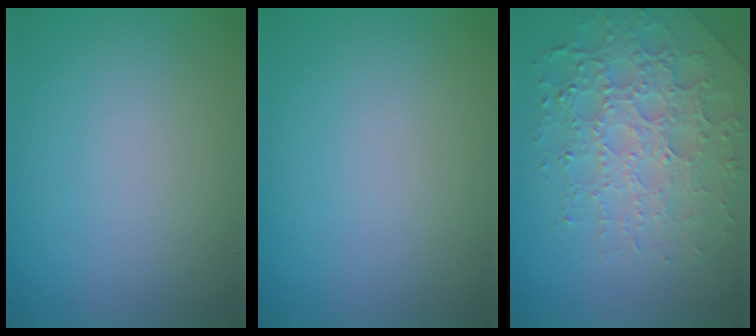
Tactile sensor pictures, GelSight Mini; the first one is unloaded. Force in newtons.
{"total": 0.0}
{"total": 6.9, "press": 5.0, "slide": 4.7}